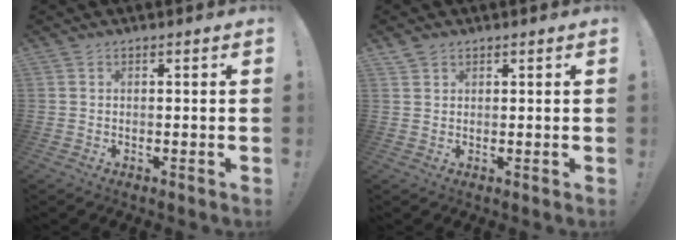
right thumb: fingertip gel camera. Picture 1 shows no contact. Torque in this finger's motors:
{"motor_torque": [-0.07, 0.00, 0.13, 0.02, 0.00]}